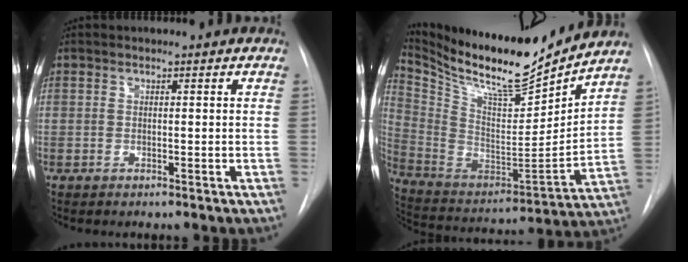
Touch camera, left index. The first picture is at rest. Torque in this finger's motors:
{"motor_torque": [0.74, -1.04, 0.06, 0.04]}